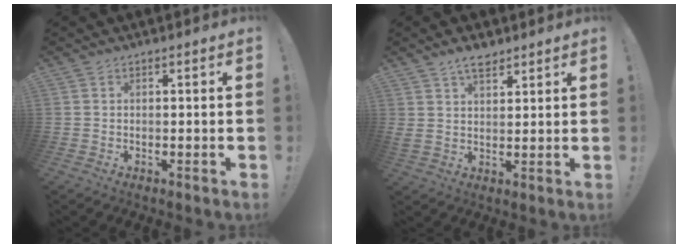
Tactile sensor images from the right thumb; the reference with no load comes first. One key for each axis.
{"total": 5.7, "fx": 4.3, "fy": 2.5, "fz": 2.8, "tx": -0.050, "ty": -0.019, "tz": 0.079}